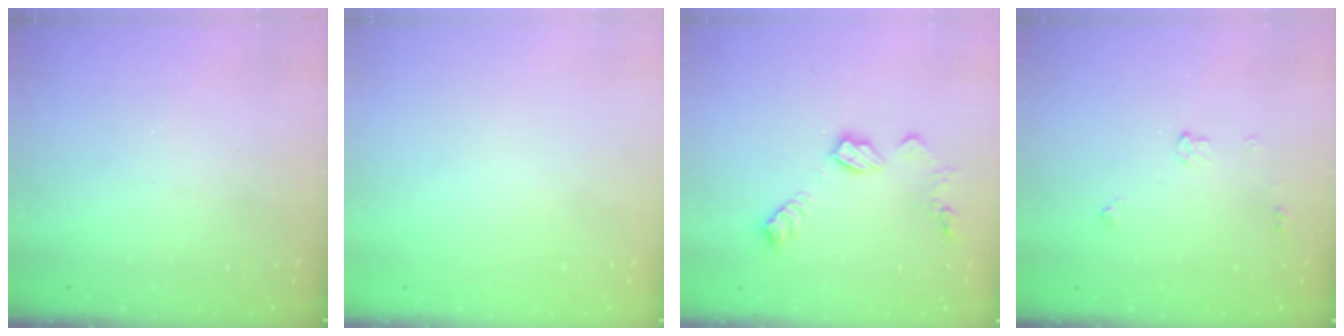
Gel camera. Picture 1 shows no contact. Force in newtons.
{"total": 0.0}
{"total": 10.7, "press": 10.7, "slide": 0.6}
{"total": 4.3, "press": 4.3, "slide": 0.7}